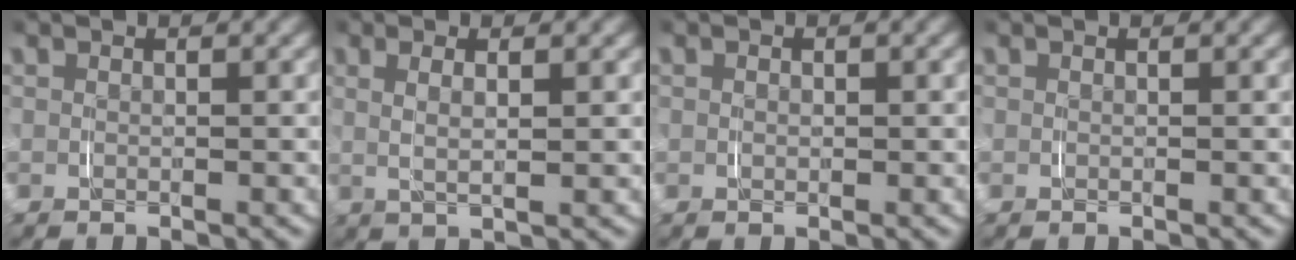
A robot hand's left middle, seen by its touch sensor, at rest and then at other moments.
{"total": 2.6, "force": [0.8, 0.7, 2.4], "torque": [-0.047, 0.000, 0.019]}
{"total": 0.5, "force": [0.1, 0.4, 0.3], "torque": [-0.006, -0.001, 0.002]}
{"total": 0.0}